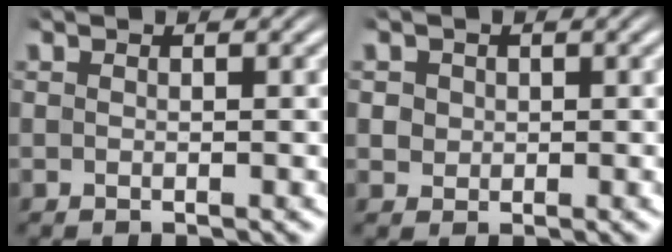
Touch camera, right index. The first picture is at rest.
{"total": 2.3, "force": [0.3, 2.1, 0.7], "torque": [-0.022, -0.007, 0.009]}